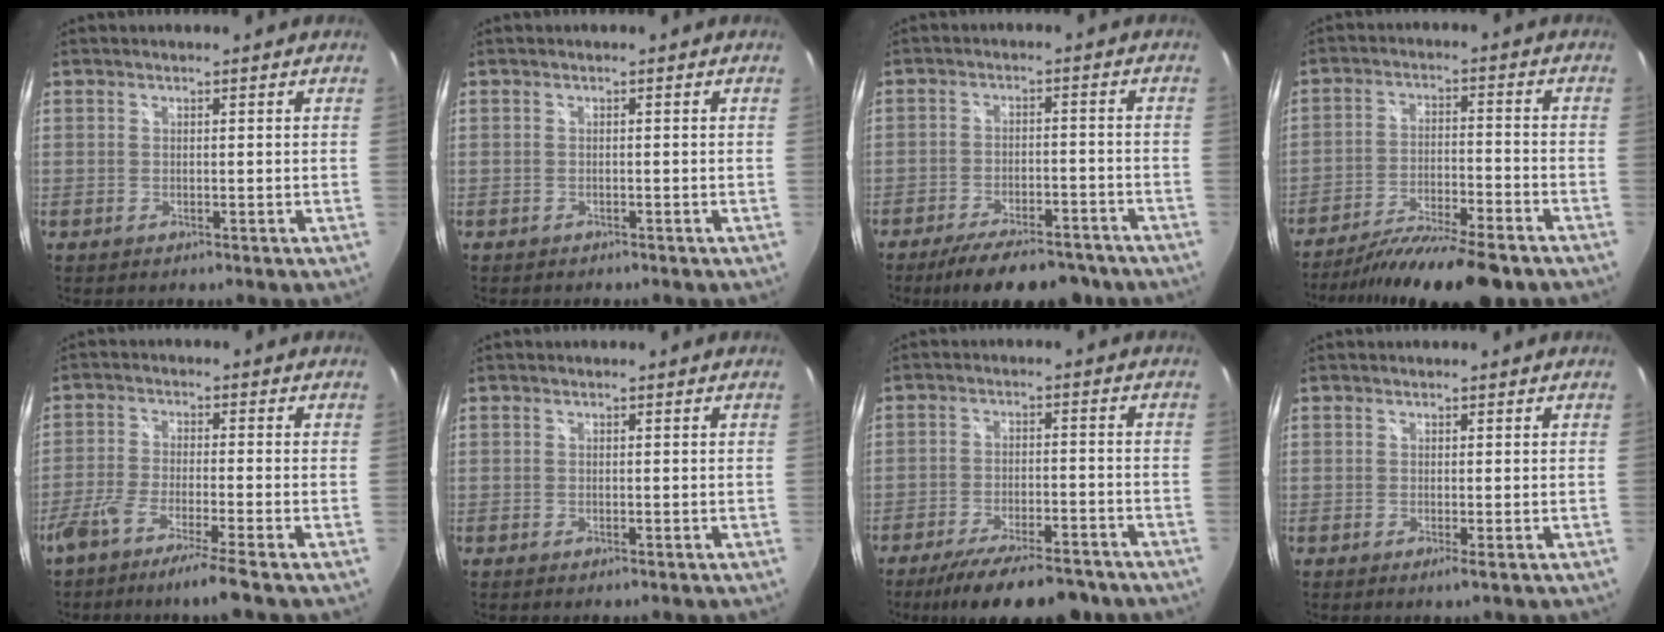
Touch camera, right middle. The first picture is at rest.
{"total": 1.0, "force": [-0.9, 0.4, 0.0], "torque": [-0.006, -0.001, -0.013]}
{"total": 13.9, "force": [-11.3, 4.2, 7.0], "torque": [-0.132, -0.018, -0.161]}
{"total": 15.7, "force": [-13.3, 1.5, 8.1], "torque": [-0.158, -0.032, -0.216]}
{"total": 7.8, "force": [-5.9, -0.6, 5.0], "torque": [-0.113, -0.015, -0.111]}
{"total": 0.0}
{"total": 14.3, "force": [-11.7, 3.4, 7.6], "torque": [-0.144, -0.025, -0.175]}
{"total": 0.6, "force": [-0.1, -0.2, 0.6], "torque": [-0.014, -0.004, -0.003]}